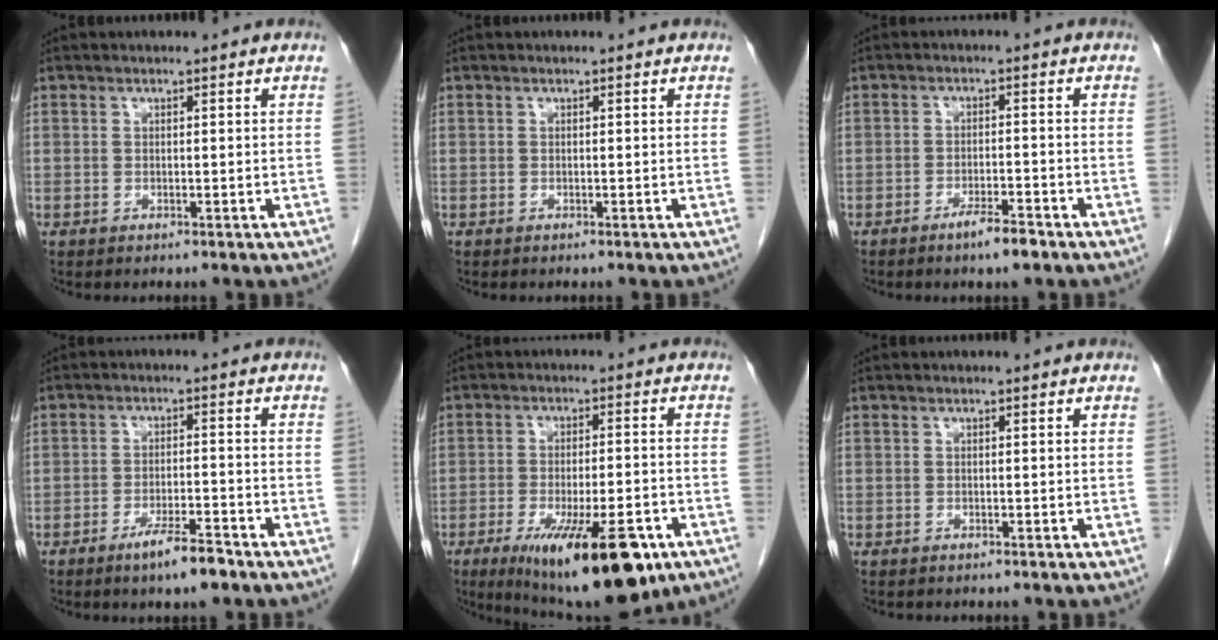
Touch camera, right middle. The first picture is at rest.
{"total": 0.0}
{"total": 3.8, "force": [-2.7, 0.4, 2.6], "torque": [-0.046, -0.002, -0.046]}
{"total": 5.5, "force": [-4.0, 0.6, 3.7], "torque": [-0.067, -0.005, -0.068]}
{"total": 16.9, "force": [-9.6, 4.1, 13.4], "torque": [-0.180, -0.025, -0.141]}
{"total": 1.4, "force": [-1.3, 0.4, 0.5], "torque": [-0.013, -0.002, -0.016]}